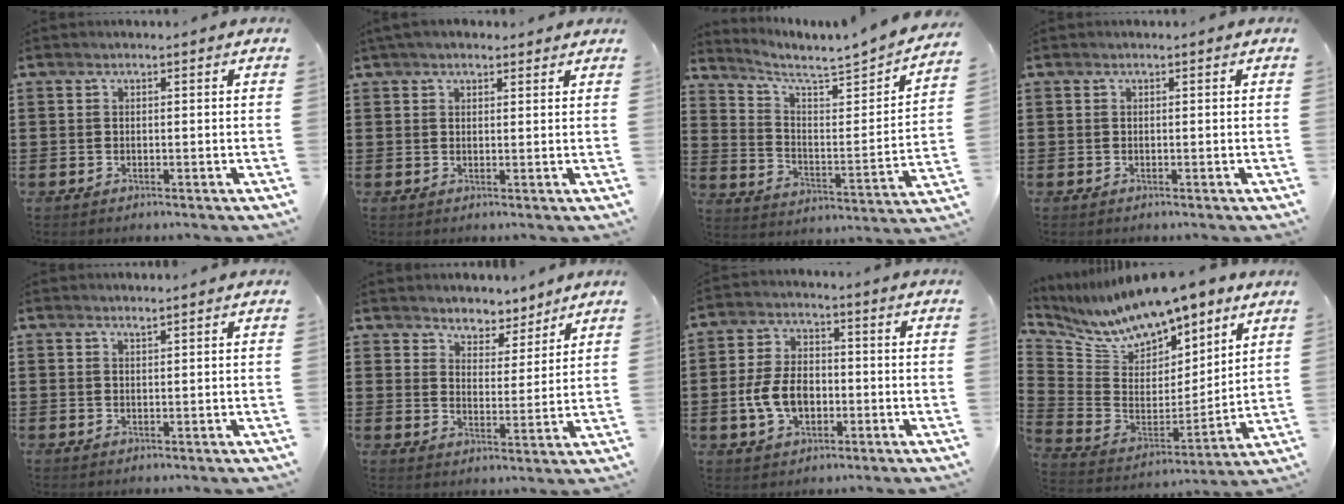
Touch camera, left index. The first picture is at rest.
{"total": 2.4, "force": [2.0, 0.9, 1.0], "torque": [-0.024, 0.005, 0.037]}
{"total": 3.7, "force": [3.3, 0.3, 1.5], "torque": [-0.053, -0.036, 0.044]}
{"total": 0.0}
{"total": 0.8, "force": [0.7, -0.1, 0.3], "torque": [-0.006, -0.004, 0.015]}
{"total": 4.3, "force": [4.2, 1.1, -0.4], "torque": [-0.016, -0.019, 0.074]}
{"total": 7.6, "force": [-1.8, 4.9, 5.6], "torque": [-0.128, 0.005, -0.037]}
{"total": 10.3, "force": [9.5, 3.1, 2.8], "torque": [-0.100, -0.065, 0.168]}